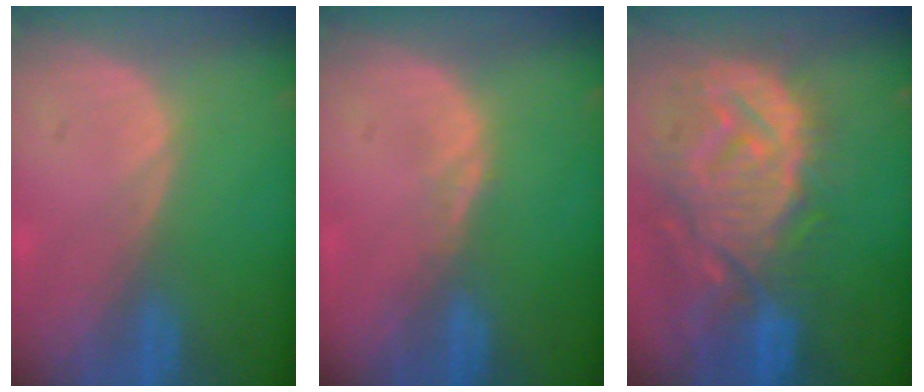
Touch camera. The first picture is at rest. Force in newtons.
{"total": 1.0, "press": 1.0, "slide": 0.1}
{"total": 14.0, "press": 12.1, "slide": 7.1}